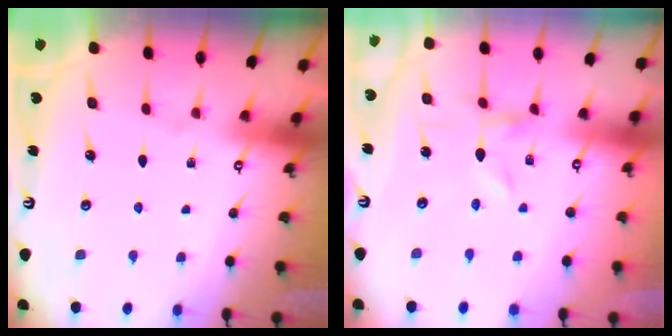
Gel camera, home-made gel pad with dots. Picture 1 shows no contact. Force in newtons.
{"total": 0.0}